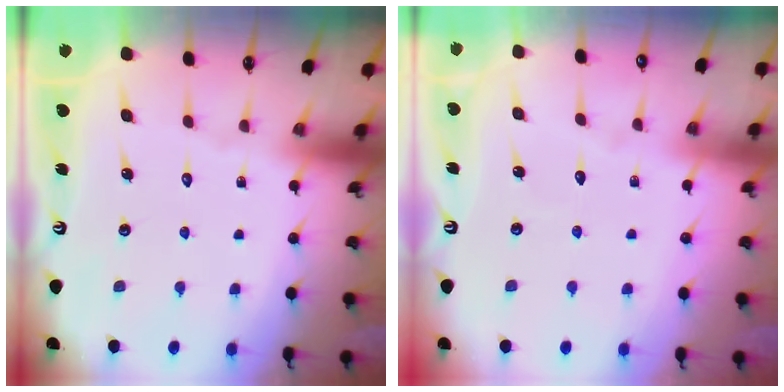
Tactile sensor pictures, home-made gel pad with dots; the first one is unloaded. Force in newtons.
{"total": 2.8, "press": 2.8, "slide": 0.2}